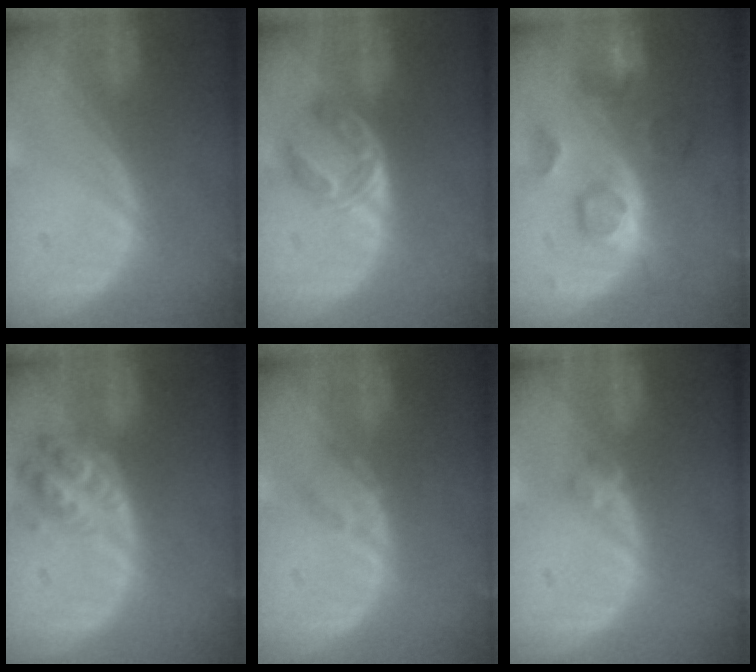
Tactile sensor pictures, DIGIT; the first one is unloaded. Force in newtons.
{"total": 5.9, "press": 5.0, "slide": 3.2}
{"total": 8.4, "press": 7.6, "slide": 3.6}
{"total": 6.0, "press": 5.5, "slide": 2.4}
{"total": 1.9, "press": 1.9, "slide": 0.1}
{"total": 1.2, "press": 1.2, "slide": 0.2}